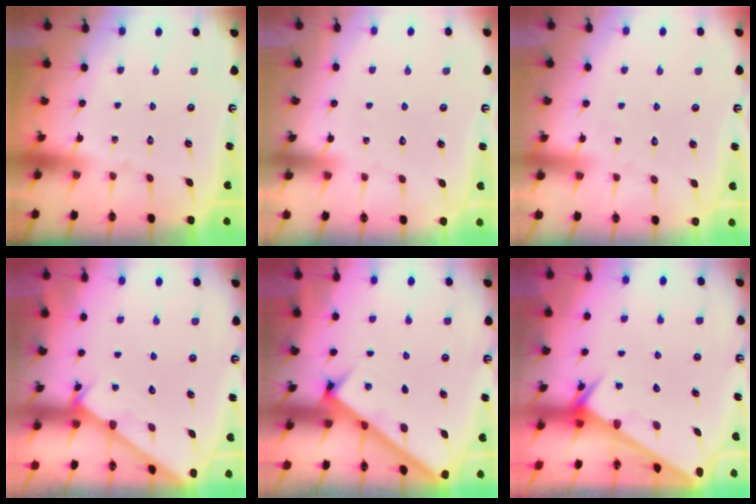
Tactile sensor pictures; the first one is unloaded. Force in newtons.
{"total": 3.7, "press": 3.7, "slide": 0.4}
{"total": 3.5, "press": 3.5, "slide": 0.4}
{"total": 2.3, "press": 2.3, "slide": 0.2}
{"total": 2.8, "press": 2.7, "slide": 0.4}
{"total": 2.5, "press": 2.5, "slide": 0.1}